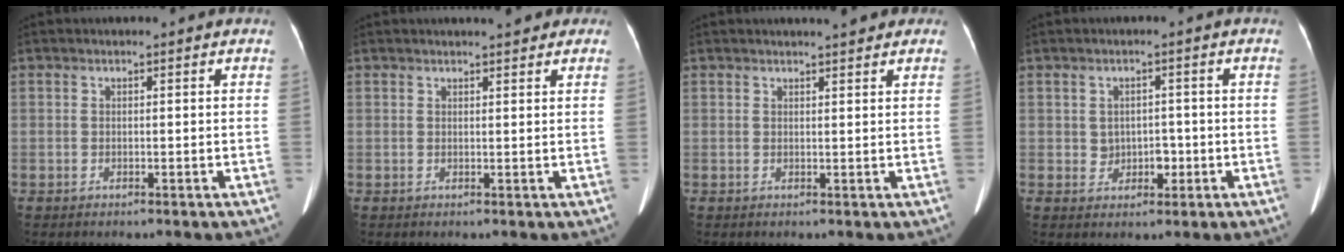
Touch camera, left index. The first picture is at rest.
{"total": 3.6, "force": [3.0, 0.9, 1.8], "torque": [-0.020, 0.011, 0.034]}
{"total": 3.6, "force": [3.1, 0.6, 1.7], "torque": [-0.020, 0.008, 0.036]}
{"total": 2.9, "force": [-0.2, 2.4, 1.6], "torque": [-0.024, 0.007, 0.004]}